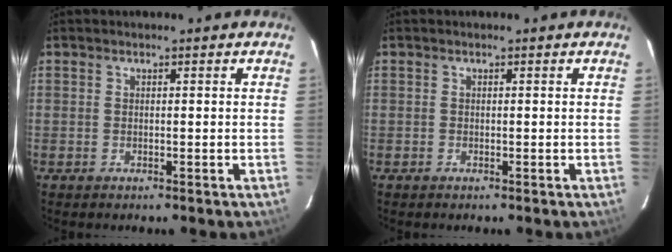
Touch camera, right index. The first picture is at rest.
{"total": 0.0}